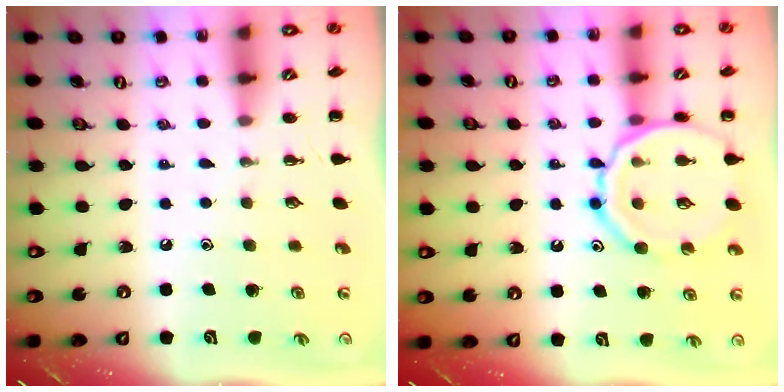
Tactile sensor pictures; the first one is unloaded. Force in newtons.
{"total": 15.3, "press": 15.2, "slide": 2.1}